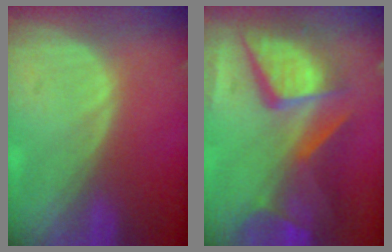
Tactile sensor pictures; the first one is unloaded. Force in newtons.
{"total": 12.8, "press": 10.4, "slide": 7.4}